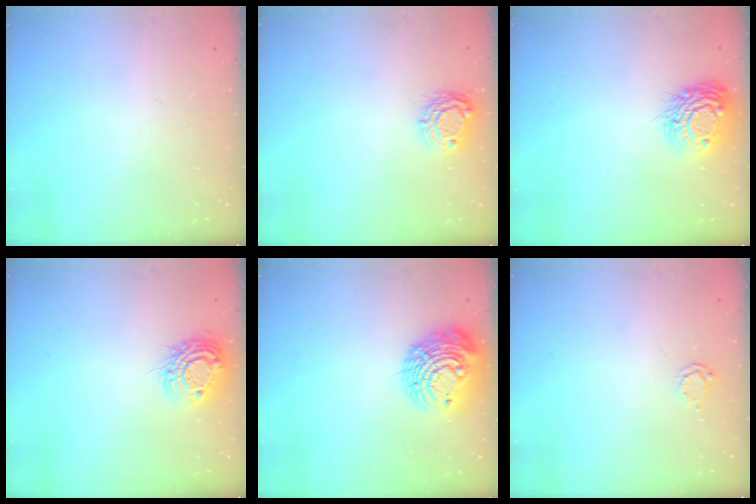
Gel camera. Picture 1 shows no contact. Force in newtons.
{"total": 7.7, "press": 7.7, "slide": 0.4}
{"total": 11.7, "press": 11.7, "slide": 0.9}
{"total": 11.3, "press": 11.3, "slide": 0.6}
{"total": 14.9, "press": 14.8, "slide": 1.2}
{"total": 2.7, "press": 2.7, "slide": 0.4}